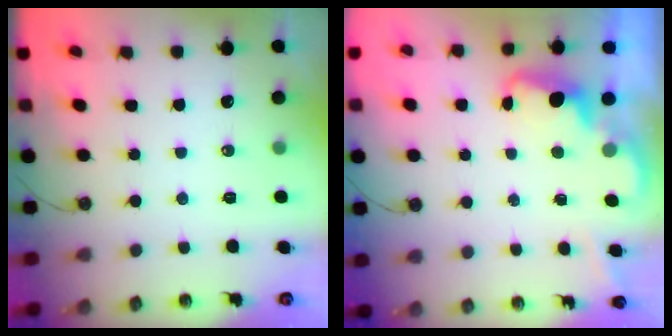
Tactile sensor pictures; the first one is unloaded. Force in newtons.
{"total": 2.2, "press": 2.2, "slide": 0.5}